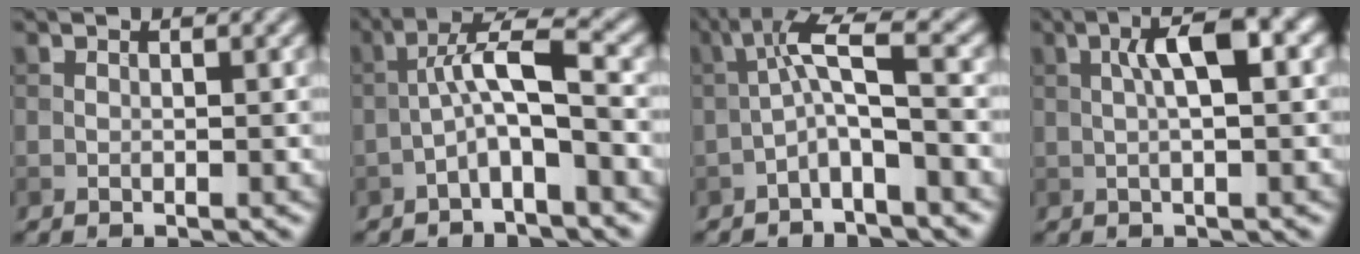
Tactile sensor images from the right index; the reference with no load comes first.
{"total": 4.6, "force": [-1.6, 0.9, 4.2], "torque": [-0.076, 0.025, -0.034]}
{"total": 4.2, "force": [-1.5, 0.7, 3.9], "torque": [-0.073, 0.022, -0.039]}
{"total": 4.7, "force": [1.0, 1.0, 4.5], "torque": [-0.079, 0.011, 0.014]}